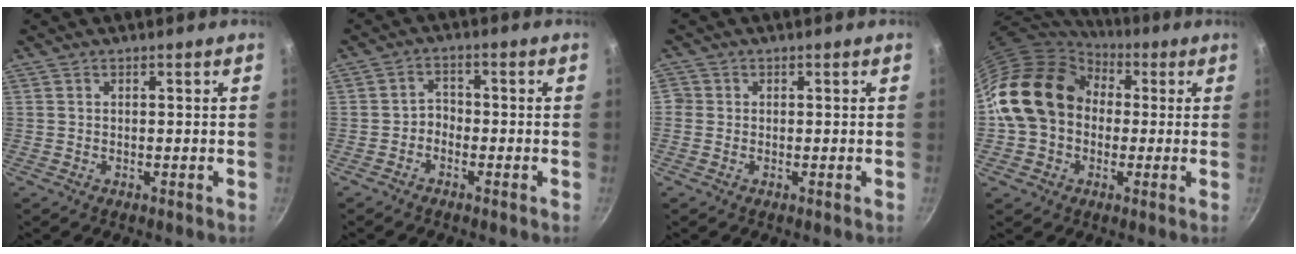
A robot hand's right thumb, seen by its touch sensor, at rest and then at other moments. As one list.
[{"total": 2.5, "force": [-1.5, 1.7, 1.0], "torque": [-0.005, 0.023, -0.032]}, {"total": 1.2, "force": [-0.3, 1.2, 0.2], "torque": [0.001, 0.004, -0.009]}, {"total": 18.5, "force": [2.1, 14.7, 11.1], "torque": [-0.182, 0.043, 0.030]}]